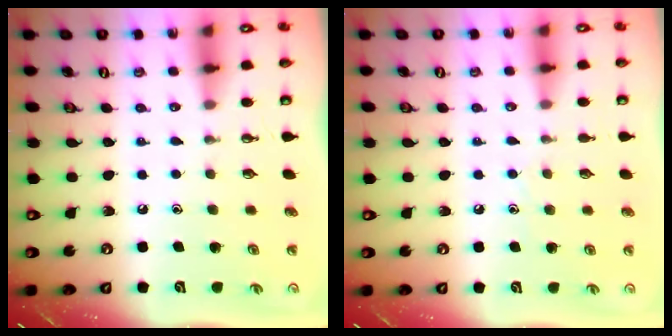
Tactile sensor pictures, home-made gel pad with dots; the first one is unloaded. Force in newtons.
{"total": 5.9, "press": 5.8, "slide": 0.7}